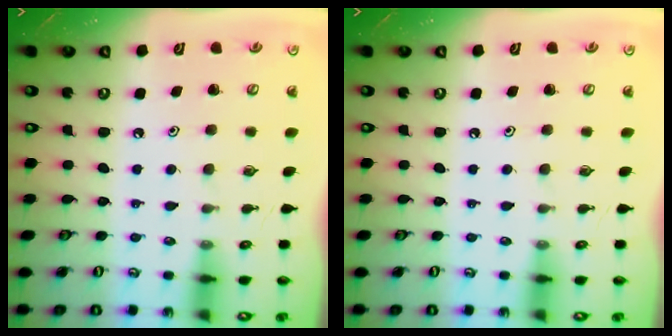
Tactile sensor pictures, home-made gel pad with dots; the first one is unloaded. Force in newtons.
{"total": 0.0}